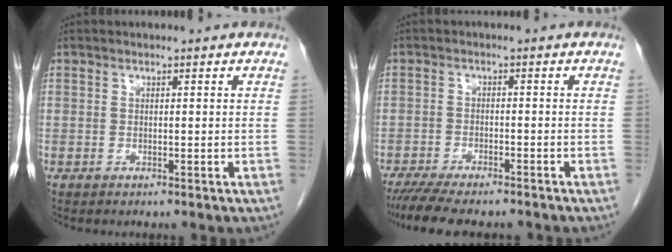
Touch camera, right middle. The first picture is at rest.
{"total": 10.7, "force": [-9.1, 2.1, 5.1], "torque": [-0.076, -0.011, -0.137]}